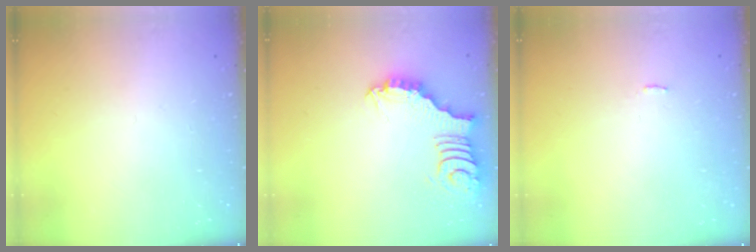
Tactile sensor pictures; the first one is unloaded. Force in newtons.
{"total": 3.0, "press": 3.0, "slide": 0.1}
{"total": 0.0}